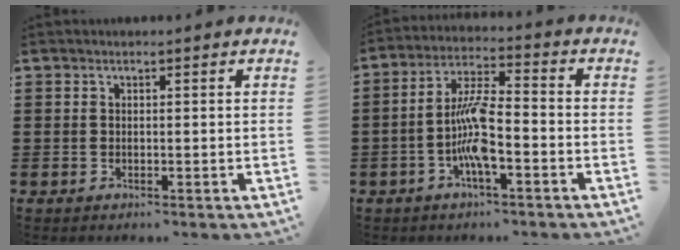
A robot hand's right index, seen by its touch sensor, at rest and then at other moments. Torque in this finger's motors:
{"motor_torque": [1.98, -0.15, 0.80, 0.21]}